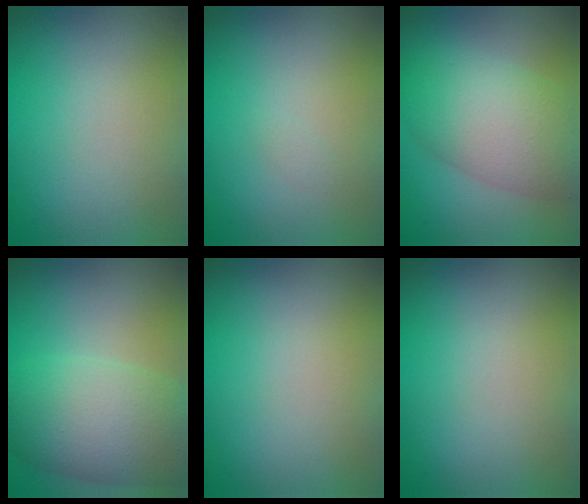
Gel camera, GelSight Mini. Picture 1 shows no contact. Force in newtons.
{"total": 0.5, "press": 0.5, "slide": 0.0}
{"total": 7.9, "press": 7.9, "slide": 0.1}
{"total": 8.5, "press": 8.5, "slide": 0.2}
{"total": 0.0}
{"total": 0.0}